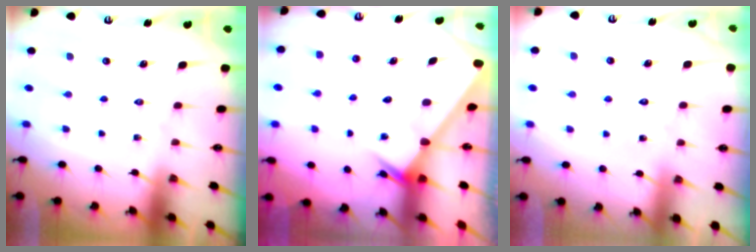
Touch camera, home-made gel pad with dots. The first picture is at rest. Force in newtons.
{"total": 2.6, "press": 2.6, "slide": 0.0}
{"total": 3.8, "press": 3.8, "slide": 0.3}